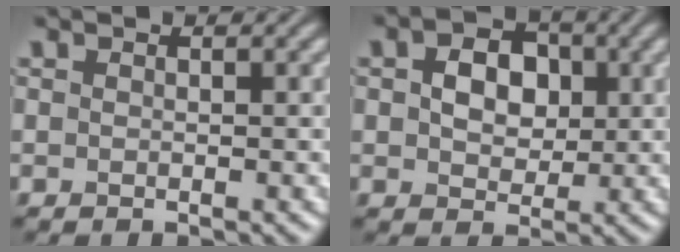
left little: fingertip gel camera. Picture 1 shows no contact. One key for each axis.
{"total": 4.4, "fx": 0.6, "fy": 3.3, "fz": 2.9, "tx": -0.055, "ty": 0.003, "tz": 0.002}